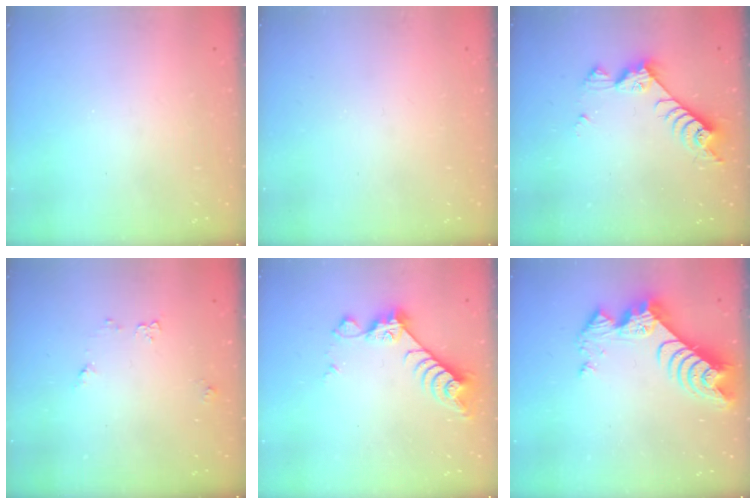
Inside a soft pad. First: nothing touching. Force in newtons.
{"total": 0.0}
{"total": 7.9, "press": 7.9, "slide": 0.7}
{"total": 4.8, "press": 4.7, "slide": 0.6}
{"total": 8.6, "press": 8.6, "slide": 0.3}
{"total": 10.5, "press": 10.5, "slide": 0.8}